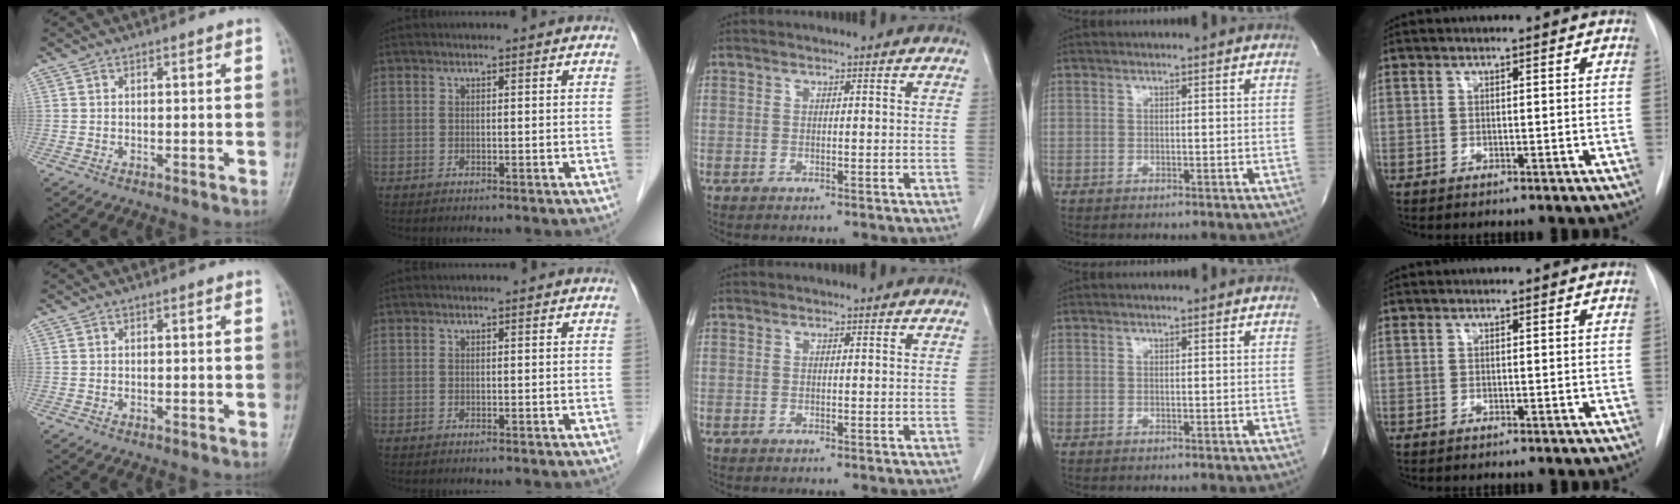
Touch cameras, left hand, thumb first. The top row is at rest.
{}